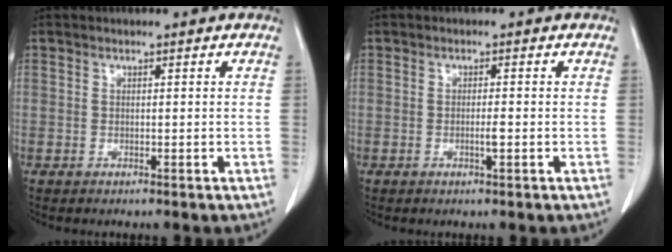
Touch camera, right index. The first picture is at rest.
{"total": 1.4, "force": [-0.4, -0.1, 1.4], "torque": [-0.027, -0.003, -0.006]}